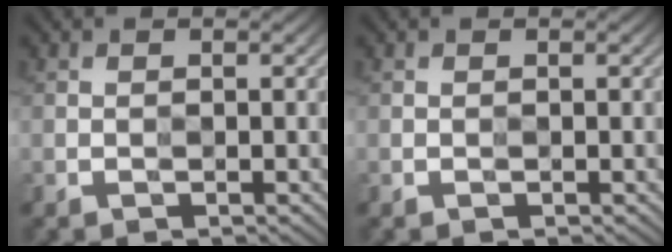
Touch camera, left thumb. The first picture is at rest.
{"total": 0.0}